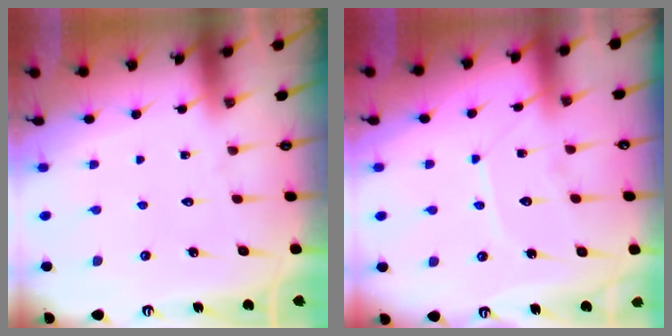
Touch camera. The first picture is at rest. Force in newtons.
{"total": 7.3, "press": 7.3, "slide": 0.3}